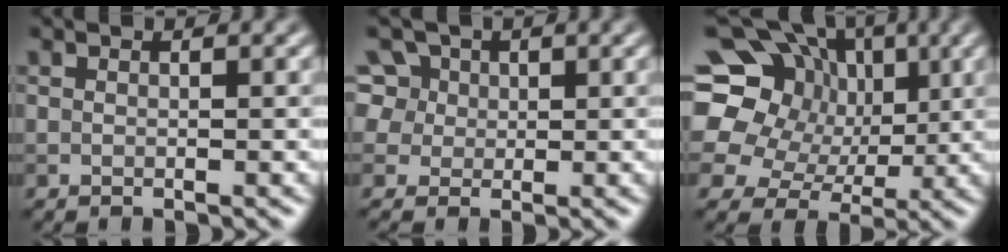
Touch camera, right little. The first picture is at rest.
{"total": 8.1, "force": [3.4, 6.4, 3.5], "torque": [-0.073, 0.036, 0.031]}
{"total": 17.3, "force": [4.4, 15.1, 7.1], "torque": [-0.165, 0.033, 0.054]}